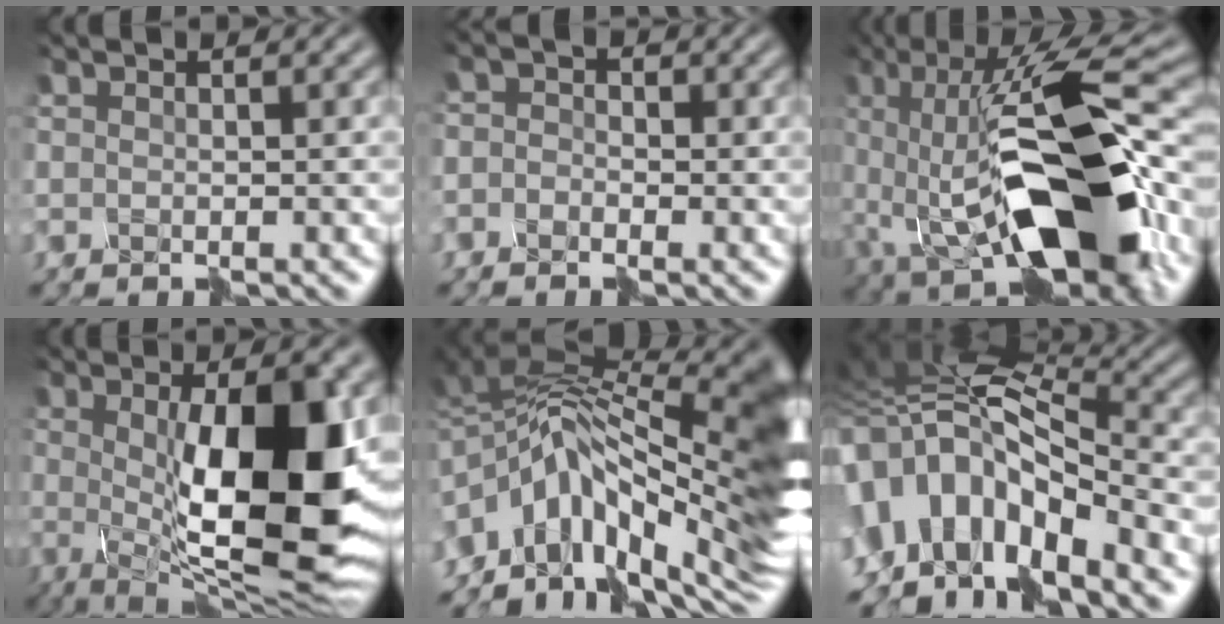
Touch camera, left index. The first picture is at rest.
{"total": 2.7, "force": [-2.0, 1.9, 0.0], "torque": [0.015, 0.016, -0.053]}
{"total": 13.5, "force": [-2.7, 5.0, 12.2], "torque": [-0.180, 0.004, -0.047]}
{"total": 13.1, "force": [0.3, 3.9, 12.4], "torque": [-0.175, 0.002, 0.002]}
{"total": 13.8, "force": [-3.1, 7.2, 11.3], "torque": [-0.185, 0.012, -0.053]}
{"total": 9.8, "force": [-4.5, 5.2, 6.9], "torque": [-0.140, 0.017, -0.090]}